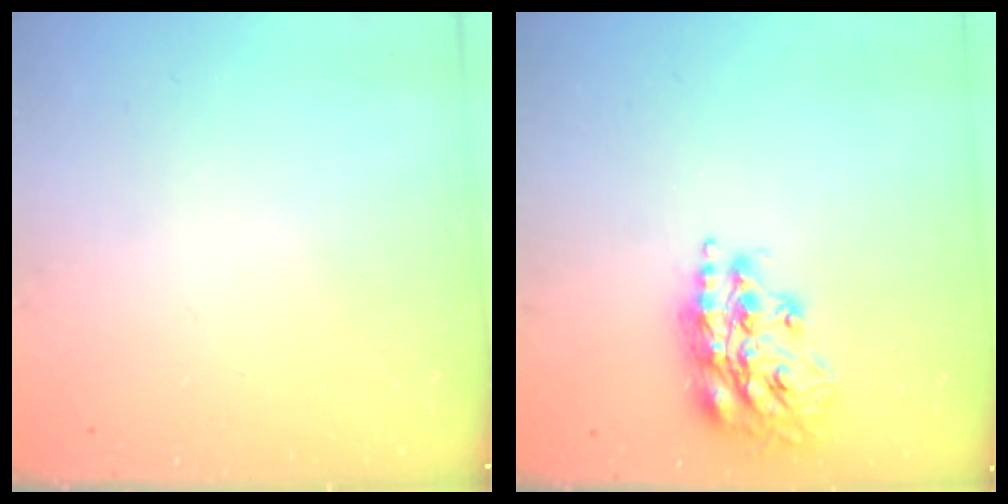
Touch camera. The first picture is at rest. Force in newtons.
{"total": 16.1, "press": 16.0, "slide": 1.6}